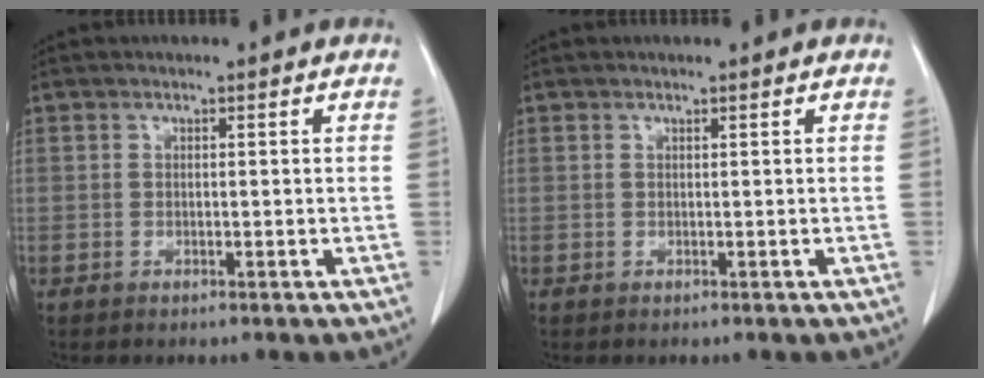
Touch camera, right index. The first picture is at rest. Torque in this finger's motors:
{"motor_torque": [-0.06, 0.03, 0.04, 0.01]}